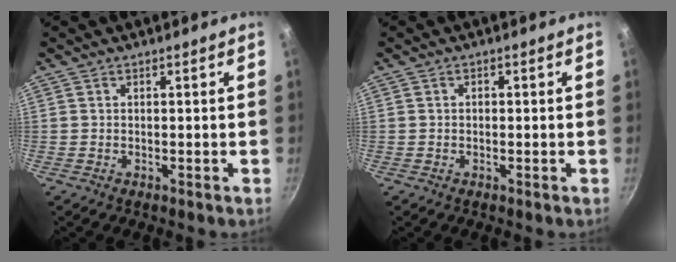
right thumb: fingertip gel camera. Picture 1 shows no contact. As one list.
[{"total": 0.7, "force": [0.0, 0.6, 0.5], "torque": [-0.006, 0.005, 0.000]}]